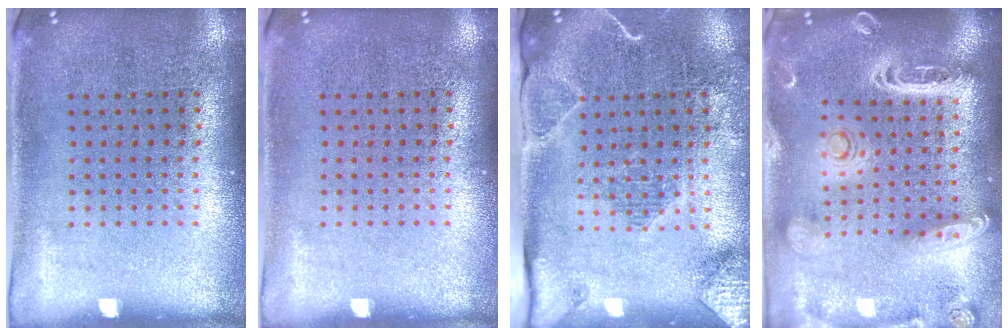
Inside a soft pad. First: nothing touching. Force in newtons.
{"total": 0.0}
{"total": 2.0, "press": 2.0, "slide": 0.1}
{"total": 3.0, "press": 2.5, "slide": 1.6}